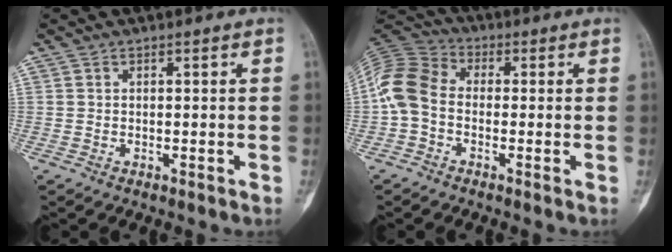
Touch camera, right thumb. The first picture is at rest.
{"total": 9.8, "force": [-1.2, 7.2, 6.6], "torque": [-0.130, 0.026, -0.041]}